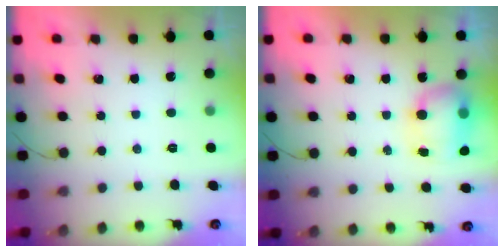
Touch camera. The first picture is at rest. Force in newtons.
{"total": 7.9, "press": 7.8, "slide": 1.2}